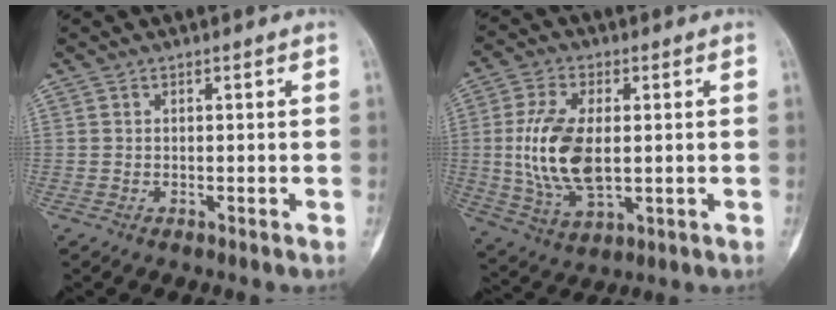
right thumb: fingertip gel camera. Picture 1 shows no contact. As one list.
[{"total": 14.3, "force": [0.5, 7.6, 12.1], "torque": [-0.244, -0.008, 0.018]}]